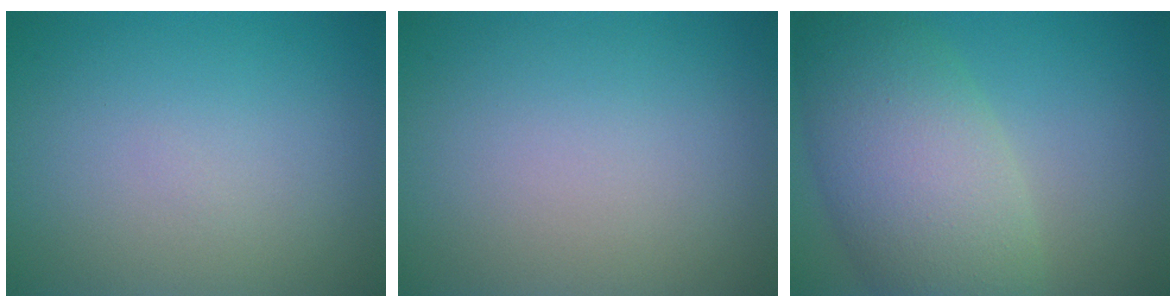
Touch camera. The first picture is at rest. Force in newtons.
{"total": 0.0}
{"total": 8.6, "press": 8.6, "slide": 0.7}